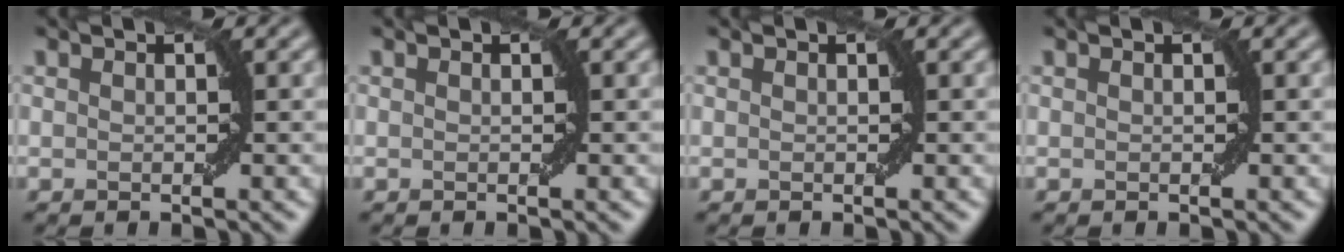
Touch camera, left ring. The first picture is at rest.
{"total": 0.0}
{"total": 0.0}
{"total": 0.0}